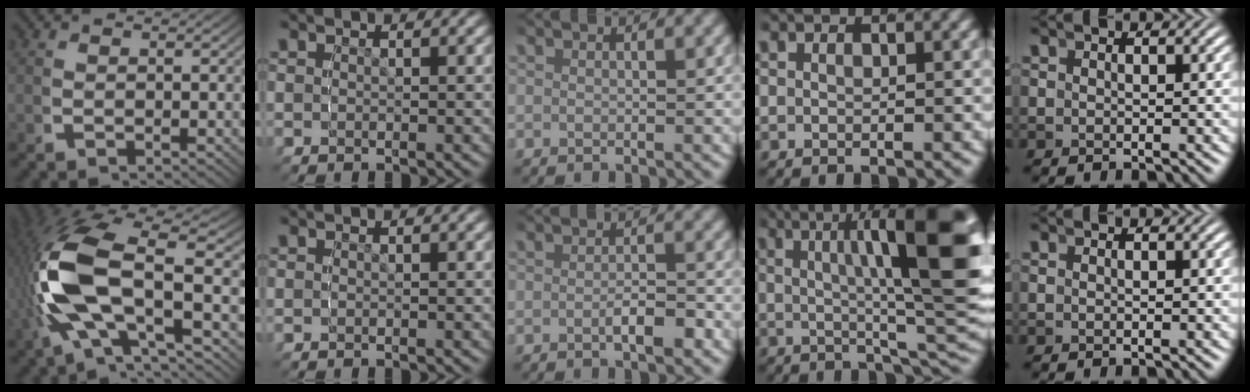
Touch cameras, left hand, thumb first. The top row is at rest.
{"thumb": {"total": 13.1, "force": [0.0, 7.1, 10.9], "torque": [-0.250, -0.020, 0.017]}, "middle": {"total": 1.9, "force": [-1.1, 0.6, 1.5], "torque": [-0.020, 0.001, -0.023]}, "ring": {"total": 14.9, "force": [3.1, 4.3, 13.9], "torque": [-0.147, 0.019, 0.040]}}